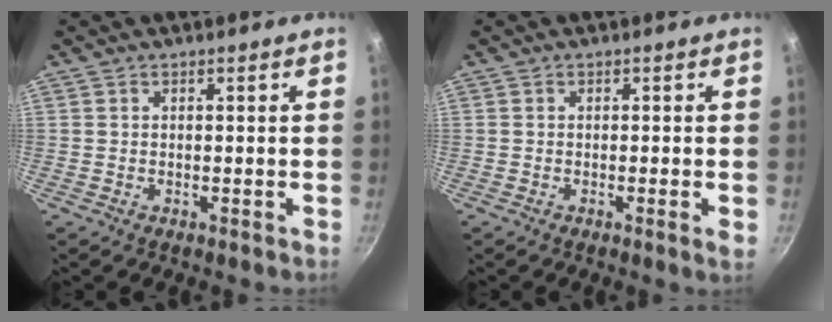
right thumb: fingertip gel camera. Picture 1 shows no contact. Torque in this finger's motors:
{"motor_torque": [-0.53, 0.36, -0.18, -0.03, -0.02]}